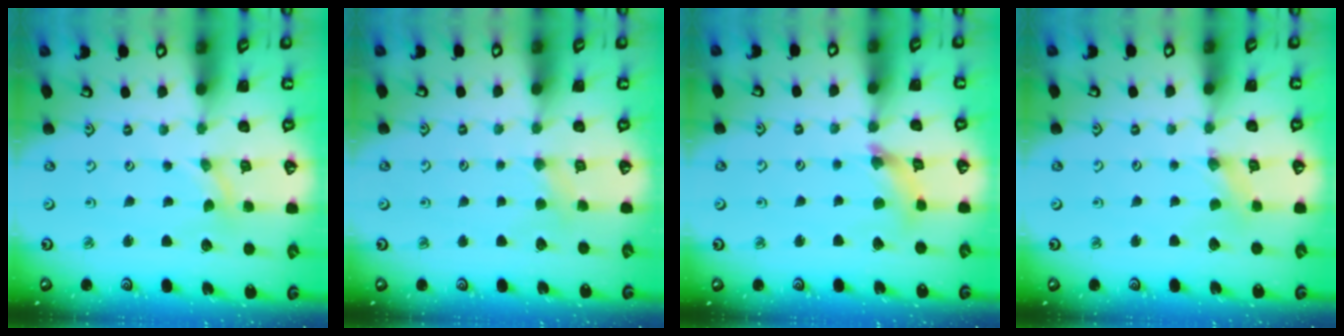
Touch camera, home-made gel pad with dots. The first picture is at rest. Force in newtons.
{"total": 2.9, "press": 2.9, "slide": 0.3}
{"total": 5.4, "press": 5.3, "slide": 0.6}
{"total": 0.0}